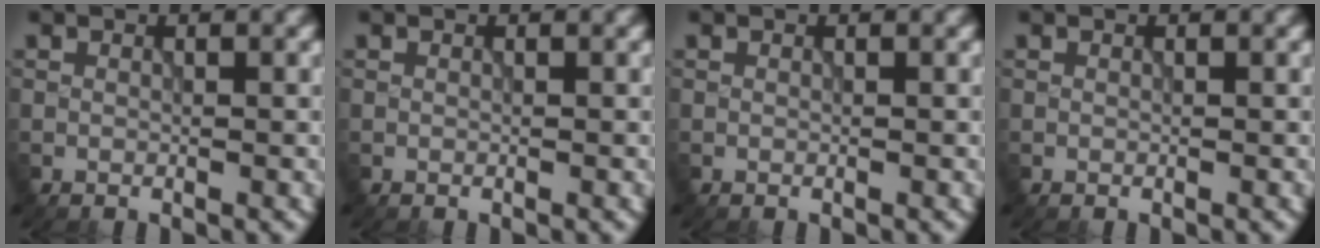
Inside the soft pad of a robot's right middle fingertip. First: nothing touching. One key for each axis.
{"total": 0.0}
{"total": 0.0}
{"total": 0.0}